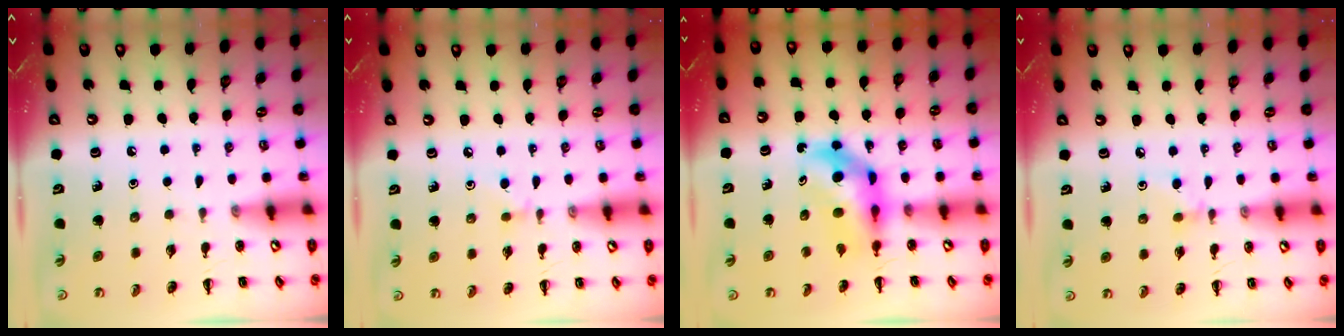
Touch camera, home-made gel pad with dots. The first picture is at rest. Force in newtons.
{"total": 3.6, "press": 3.4, "slide": 1.3}
{"total": 5.9, "press": 5.7, "slide": 1.2}
{"total": 3.2, "press": 3.1, "slide": 1.0}